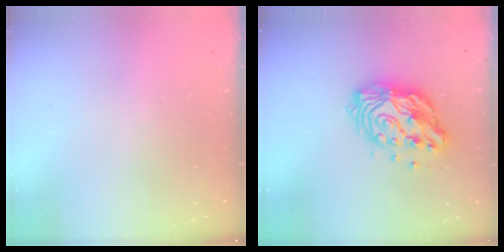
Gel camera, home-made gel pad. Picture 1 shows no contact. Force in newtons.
{"total": 13.4, "press": 13.4, "slide": 1.2}